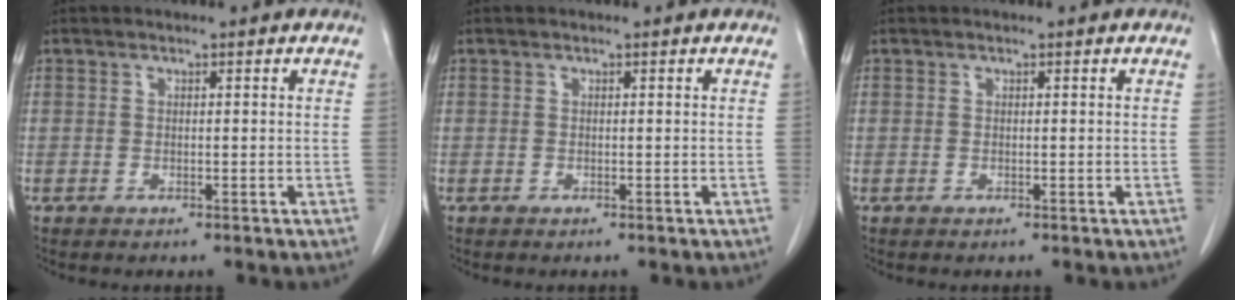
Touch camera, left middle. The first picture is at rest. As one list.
[{"total": 0.0}, {"total": 0.0}]